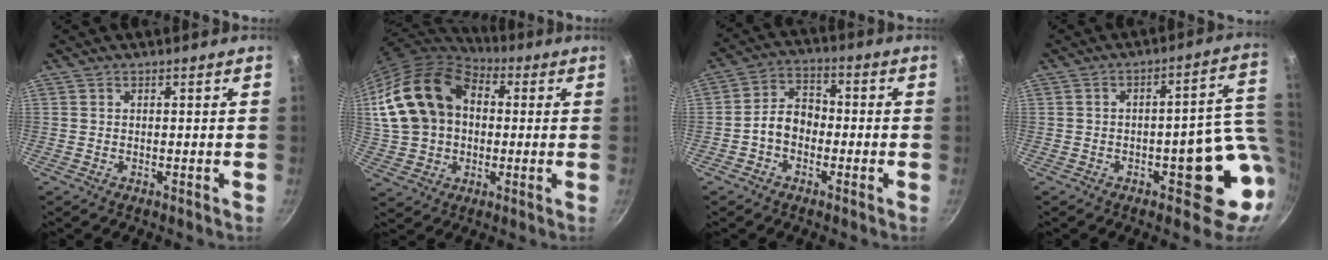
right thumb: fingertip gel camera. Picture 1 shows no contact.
{"total": 21.3, "force": [3.1, 15.5, 14.3], "torque": [-0.268, 0.038, 0.060]}
{"total": 6.8, "force": [-1.8, 5.0, 4.2], "torque": [-0.047, 0.033, -0.043]}
{"total": 13.1, "force": [-1.5, 6.1, 11.4], "torque": [-0.081, 0.021, -0.011]}